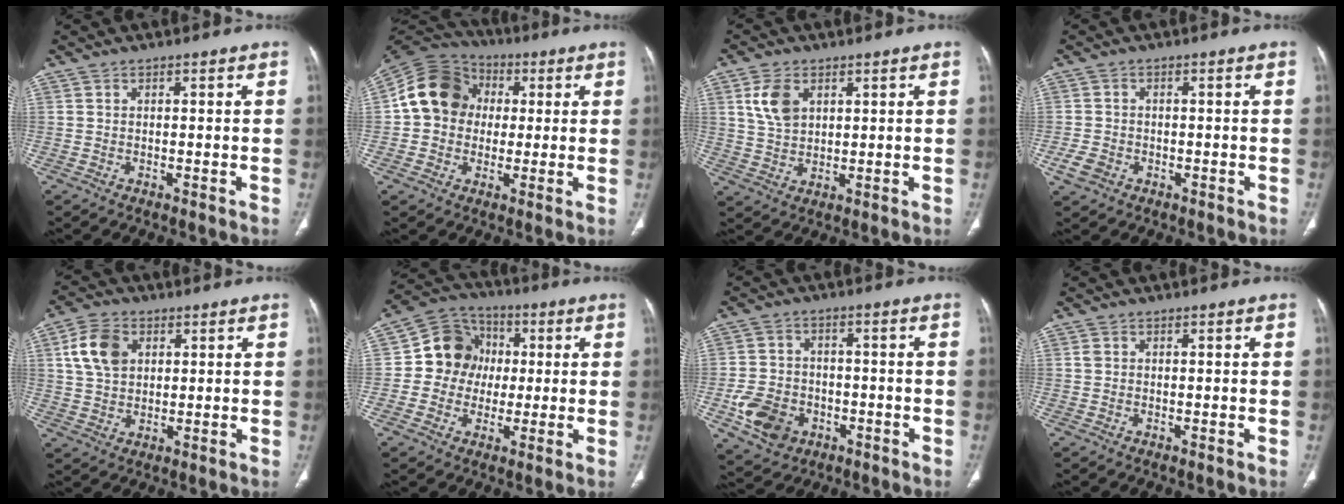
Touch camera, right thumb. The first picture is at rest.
{"total": 13.8, "force": [1.5, 11.7, 7.0], "torque": [-0.110, 0.026, 0.017]}
{"total": 6.7, "force": [2.7, 4.3, 4.4], "torque": [-0.076, -0.008, 0.058]}
{"total": 3.4, "force": [-1.4, 2.6, 1.6], "torque": [-0.031, 0.006, -0.021]}
{"total": 8.7, "force": [2.8, 6.1, 5.5], "torque": [-0.094, -0.001, 0.053]}
{"total": 11.4, "force": [0.5, 10.4, 4.6], "torque": [-0.039, 0.021, -0.002]}
{"total": 9.6, "force": [-3.5, 7.6, 4.8], "torque": [-0.073, 0.019, -0.052]}
{"total": 0.7, "force": [0.2, 0.6, 0.3], "torque": [-0.005, 0.005, 0.004]}